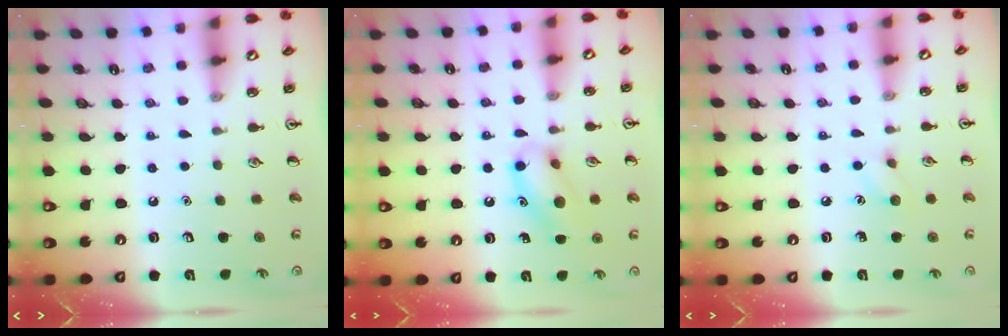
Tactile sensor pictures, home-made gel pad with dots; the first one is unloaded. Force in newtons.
{"total": 11.7, "press": 11.6, "slide": 0.9}
{"total": 5.4, "press": 5.3, "slide": 1.3}